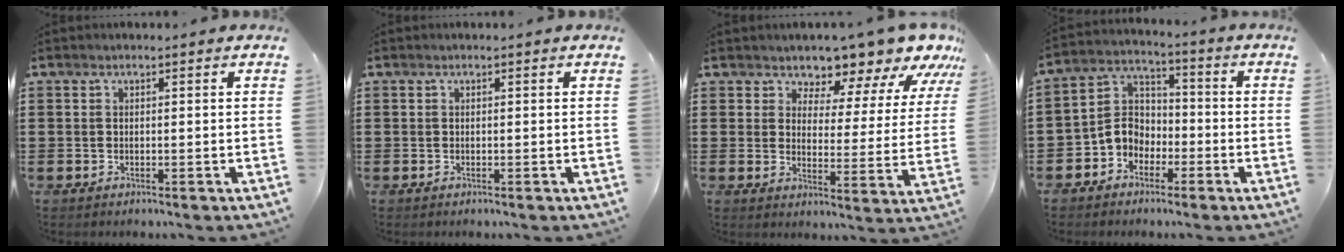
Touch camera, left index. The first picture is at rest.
{"total": 0.0}
{"total": 5.9, "force": [5.8, 1.2, 0.0], "torque": [-0.018, -0.055, 0.099]}
{"total": 5.7, "force": [-2.8, 4.6, 1.9], "torque": [-0.067, 0.003, -0.065]}